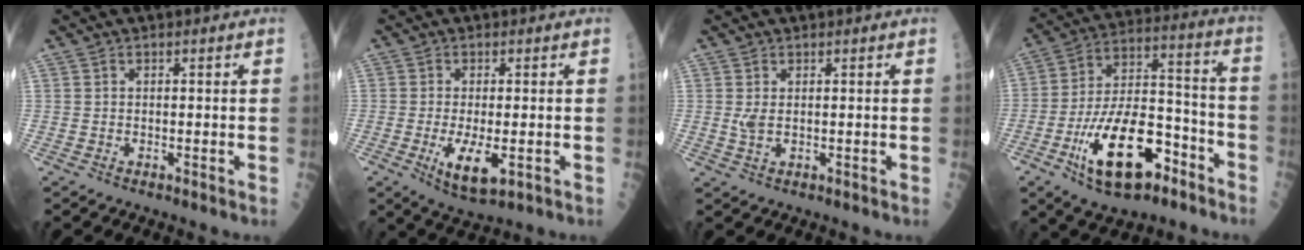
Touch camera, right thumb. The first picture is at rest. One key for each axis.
{"total": 6.9, "fx": -1.8, "fy": 2.3, "fz": 6.3, "tx": -0.115, "ty": -0.017, "tz": -0.023}
{"total": 1.9, "fx": 0.3, "fy": 0.9, "fz": 1.7, "tx": -0.040, "ty": -0.005, "tz": 0.011}
{"total": 20.4, "fx": -9.6, "fy": 9.1, "fz": 15.5, "tx": -0.263, "ty": 0.064, "tz": -0.155}